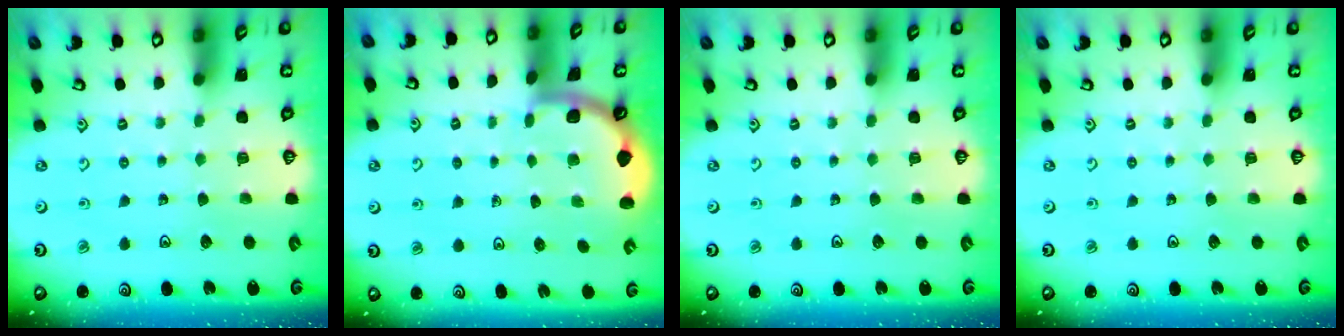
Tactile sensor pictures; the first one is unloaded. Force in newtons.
{"total": 1.7, "press": 1.7, "slide": 0.1}
{"total": 0.0}
{"total": 0.0}